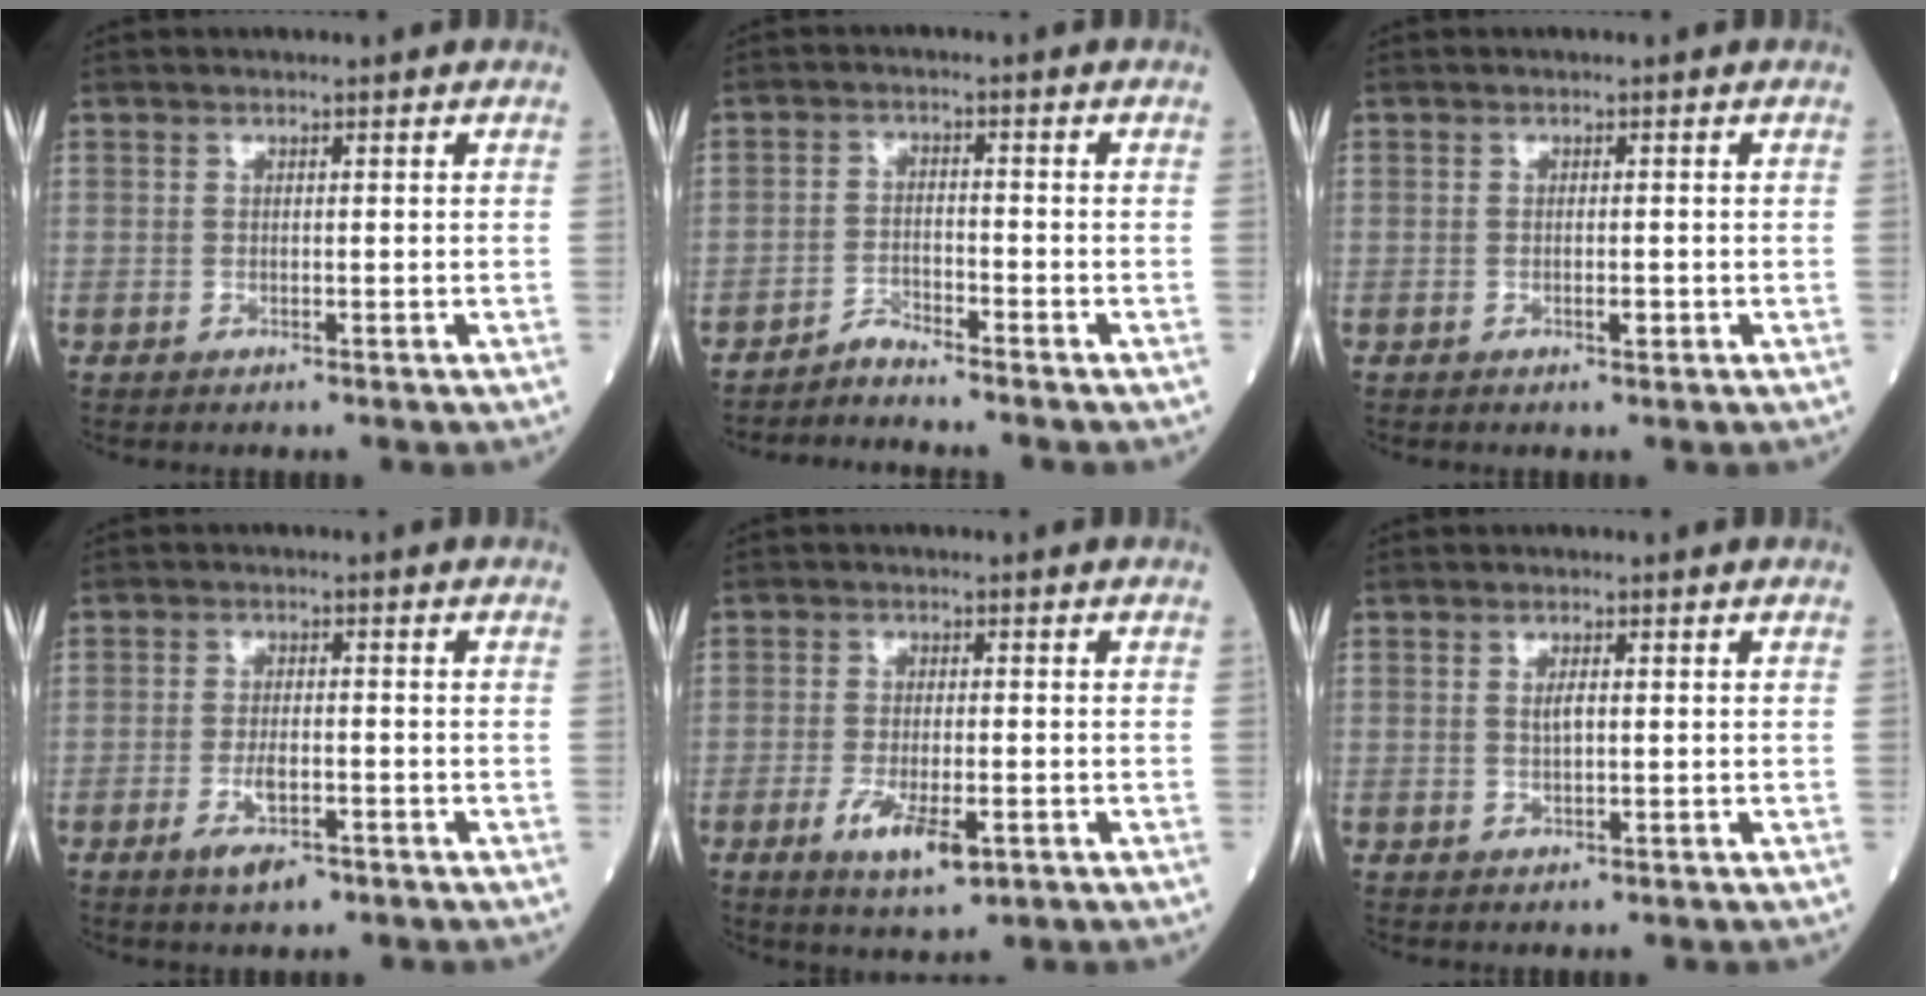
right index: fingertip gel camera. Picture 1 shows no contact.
{"total": 2.8, "force": [-2.7, -0.7, -0.2], "torque": [0.005, -0.013, -0.050]}
{"total": 1.0, "force": [-0.4, 0.3, 0.9], "torque": [-0.017, -0.001, -0.006]}
{"total": 4.1, "force": [-2.2, 1.3, 3.2], "torque": [-0.063, -0.002, -0.034]}
{"total": 6.1, "force": [-2.5, 1.7, 5.4], "torque": [-0.103, -0.011, -0.035]}
{"total": 1.7, "force": [0.3, 0.5, 1.6], "torque": [-0.032, 0.000, 0.007]}